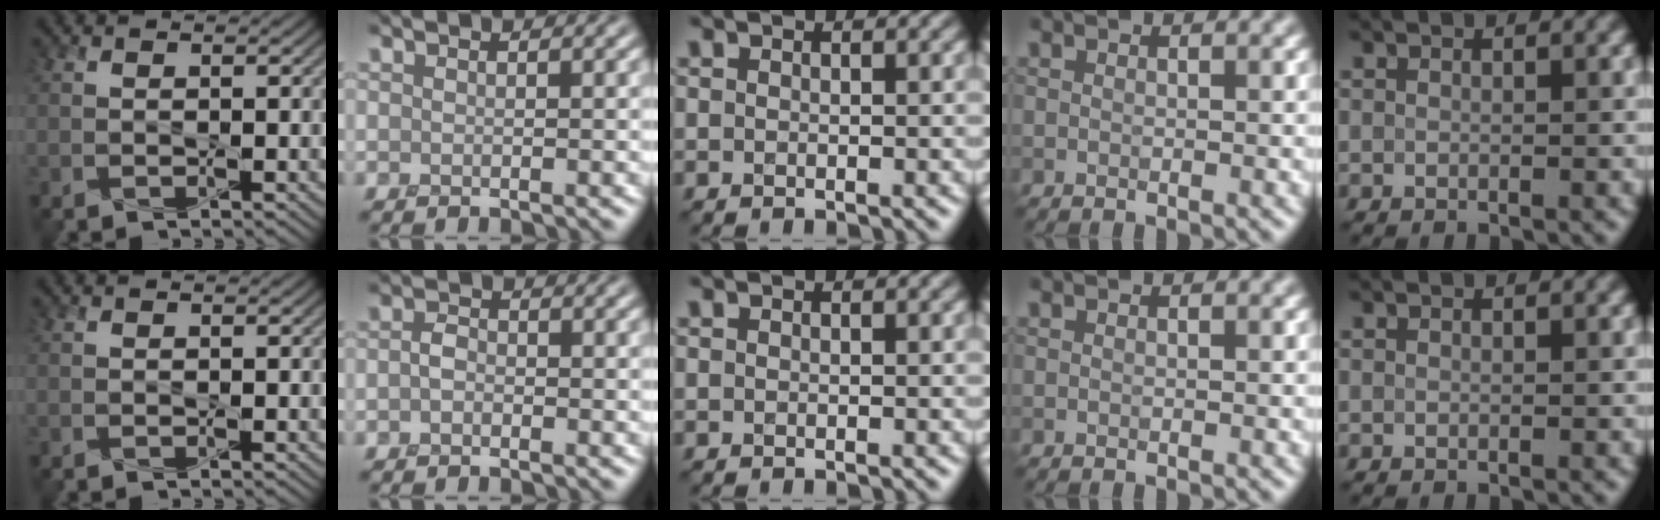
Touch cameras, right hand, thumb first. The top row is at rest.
{"index": {"total": 1.3, "force": [-0.7, 0.9, 0.6], "torque": [-0.014, -0.003, -0.019]}}